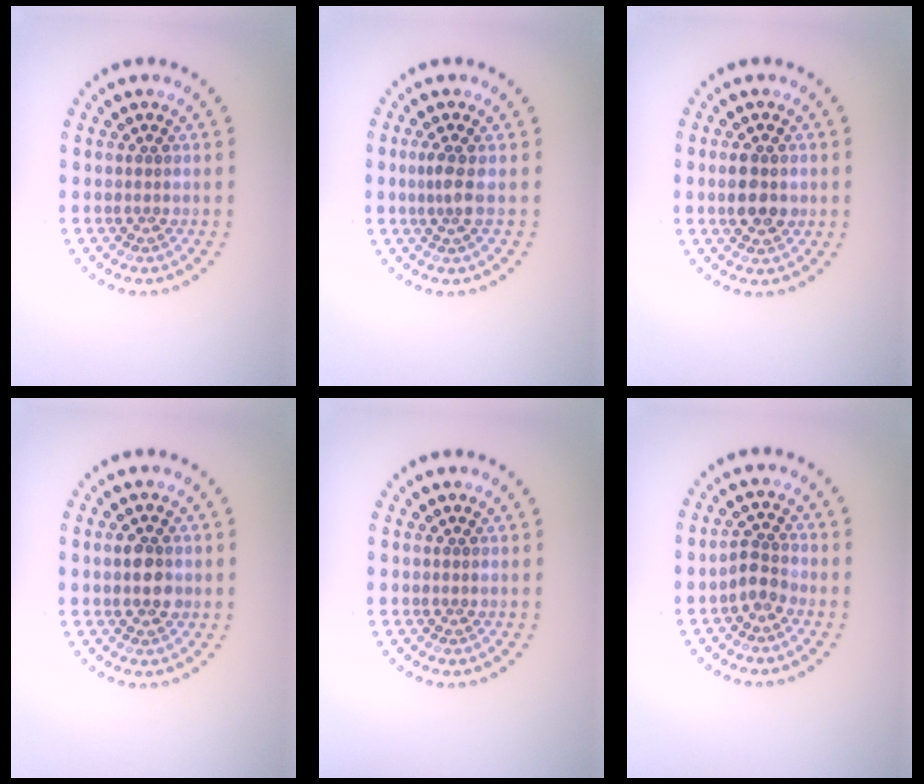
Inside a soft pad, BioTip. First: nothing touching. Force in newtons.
{"total": 1.7, "press": 1.4, "slide": 1.1}
{"total": 2.8, "press": 2.7, "slide": 0.3}
{"total": 2.6, "press": 2.6, "slide": 0.1}
{"total": 0.0}
{"total": 1.9, "press": 1.6, "slide": 1.0}